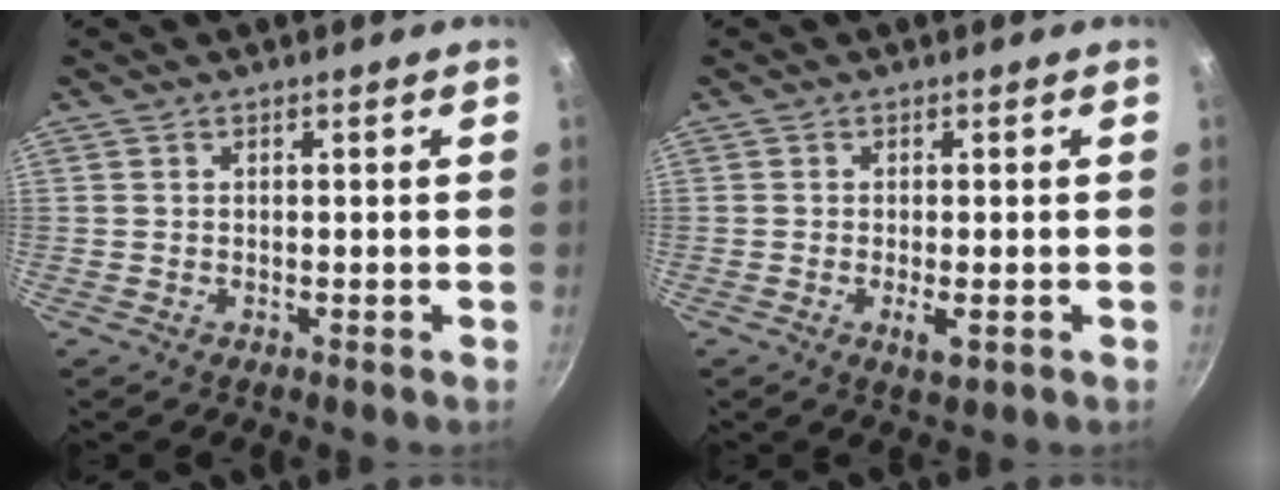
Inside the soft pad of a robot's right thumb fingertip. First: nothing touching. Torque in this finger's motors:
{"motor_torque": [-0.46, 1.23, -0.14, -0.01, 0.06]}